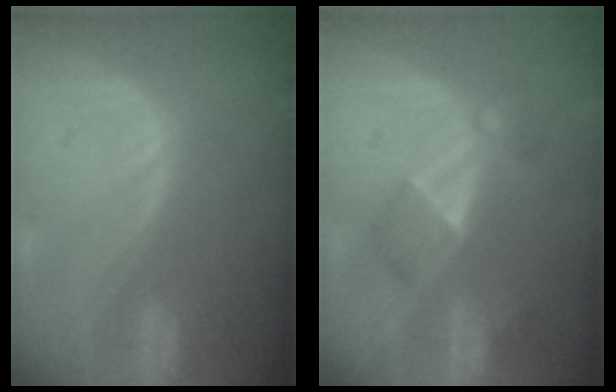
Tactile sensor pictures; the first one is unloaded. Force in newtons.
{"total": 5.4, "press": 5.1, "slide": 2.0}